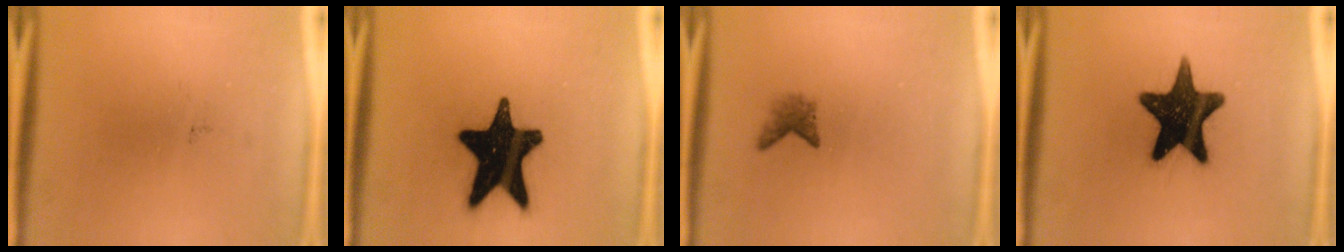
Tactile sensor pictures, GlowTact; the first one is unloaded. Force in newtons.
{"total": 19.7}
{"total": 1.8}
{"total": 16.2}